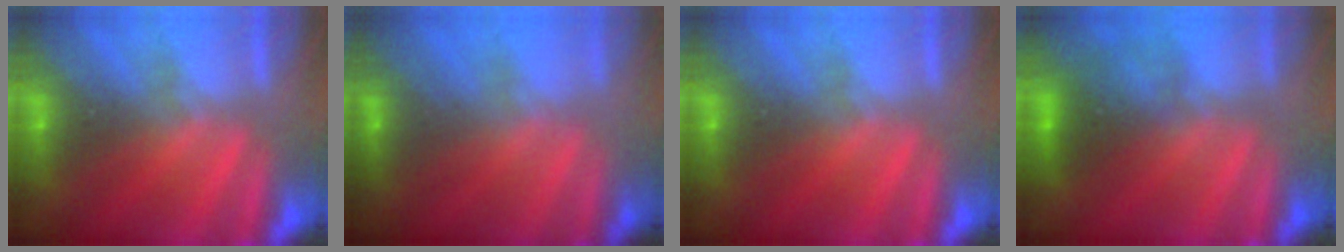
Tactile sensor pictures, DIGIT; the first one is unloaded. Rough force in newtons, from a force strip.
{"total": 1.6}
{"total": 0.0}
{"total": 2.9}